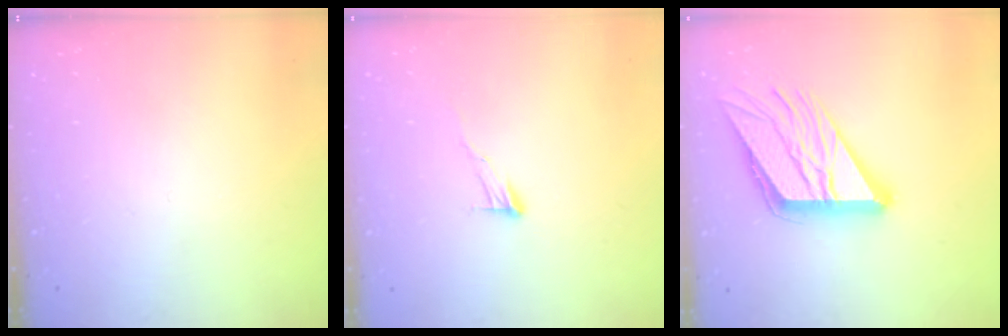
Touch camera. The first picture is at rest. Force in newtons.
{"total": 6.5, "press": 6.5, "slide": 0.4}
{"total": 18.0, "press": 17.9, "slide": 2.5}